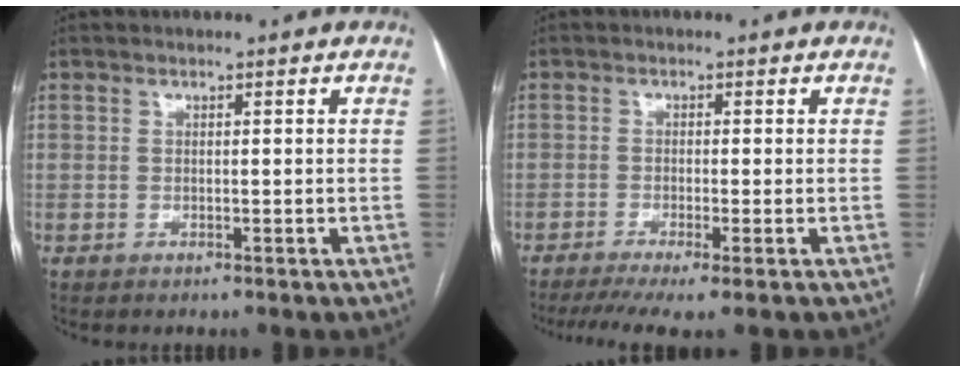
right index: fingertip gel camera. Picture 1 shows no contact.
{"total": 6.6, "force": [-4.5, 0.3, 4.8], "torque": [-0.078, -0.010, -0.074]}